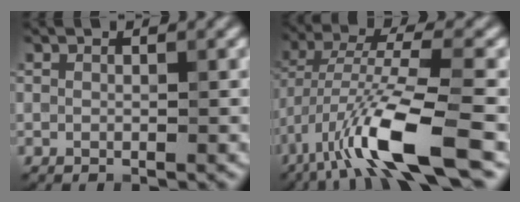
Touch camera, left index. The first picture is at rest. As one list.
[{"total": 9.4, "force": [-4.8, 1.9, 7.8], "torque": [-0.152, 0.006, -0.092]}]